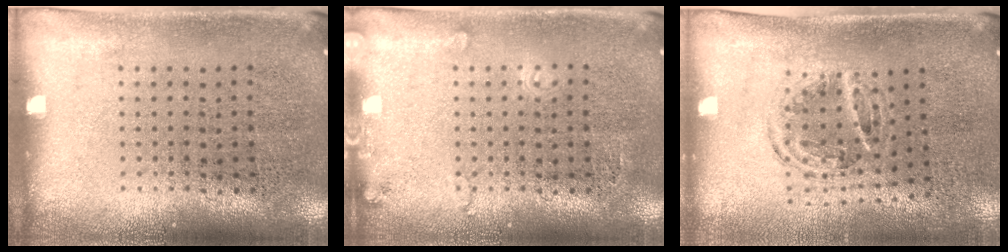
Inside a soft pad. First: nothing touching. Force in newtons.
{"total": 1.3, "press": 1.3, "slide": 0.1}
{"total": 0.9, "press": 0.9, "slide": 0.1}